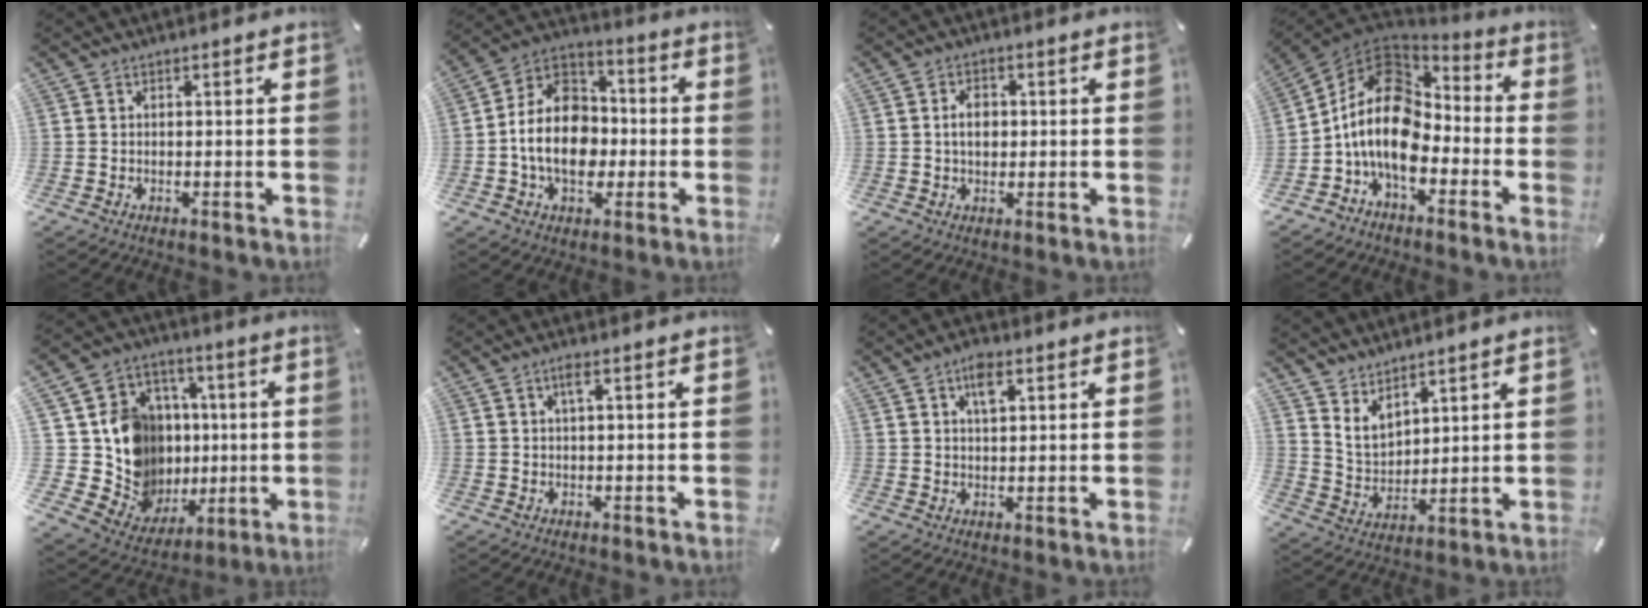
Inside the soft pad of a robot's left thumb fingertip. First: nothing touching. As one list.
[{"total": 15.1, "force": [-3.4, 11.6, 9.0], "torque": [-0.177, 0.025, -0.061]}, {"total": 4.7, "force": [0.2, 3.3, 3.3], "torque": [-0.058, -0.001, -0.003]}, {"total": 16.2, "force": [-3.6, 11.1, 11.2], "torque": [-0.252, 0.017, -0.068]}, {"total": 17.3, "force": [1.4, 15.6, 7.4], "torque": [-0.155, -0.034, 0.056]}, {"total": 2.3, "force": [0.7, 0.3, 2.2], "torque": [-0.045, 0.003, 0.011]}, {"total": 4.8, "force": [2.4, 2.0, 3.7], "torque": [-0.064, 0.000, 0.039]}, {"total": 6.2, "force": [5.2, 3.0, 1.4], "torque": [-0.047, -0.027, 0.099]}]